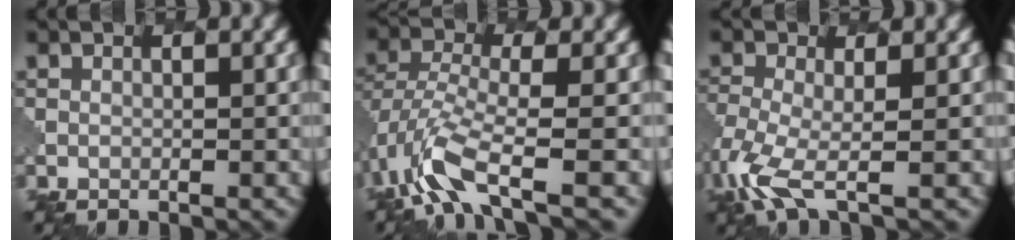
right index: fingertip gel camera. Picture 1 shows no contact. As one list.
[{"total": 6.0, "force": [-3.3, 2.2, 4.5], "torque": [-0.101, -0.007, -0.074]}, {"total": 4.9, "force": [-2.4, 1.7, 3.9], "torque": [-0.105, -0.017, -0.056]}]